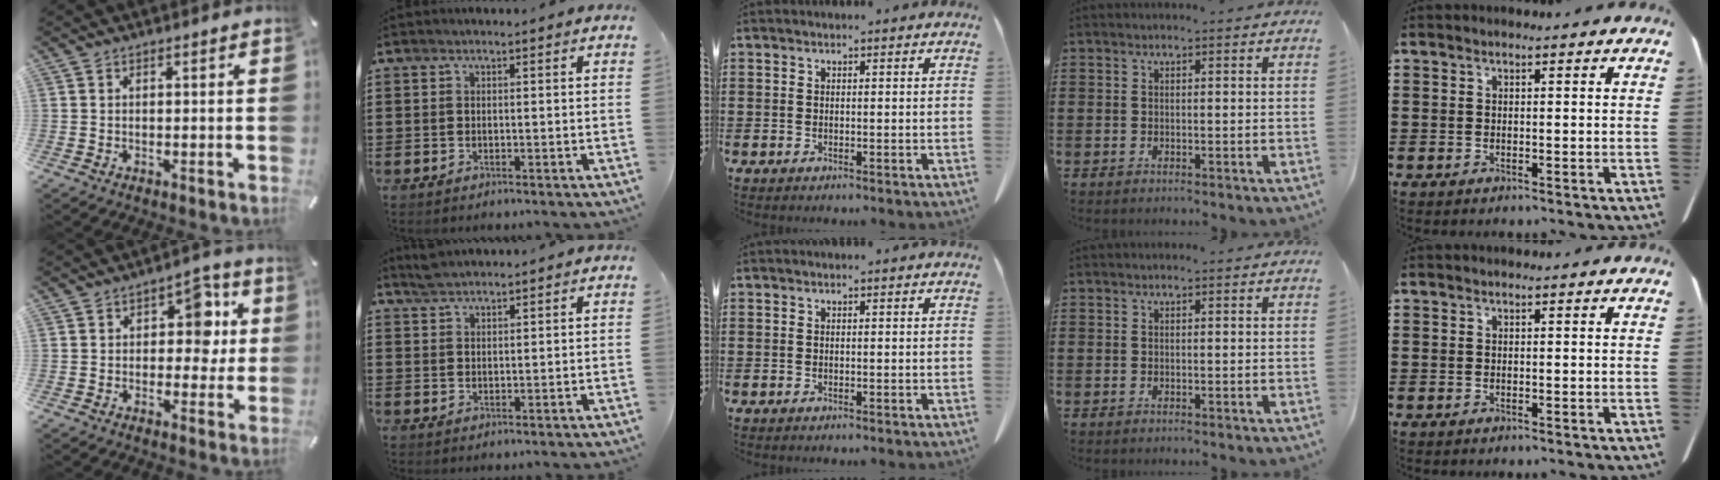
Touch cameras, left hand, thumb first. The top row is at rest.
{"thumb": {"total": 9.1, "force": [1.9, 6.3, 6.3], "torque": [-0.067, -0.003, 0.023]}, "index": {"total": 2.1, "force": [2.0, 0.3, 0.4], "torque": [-0.012, 0.003, 0.040]}}